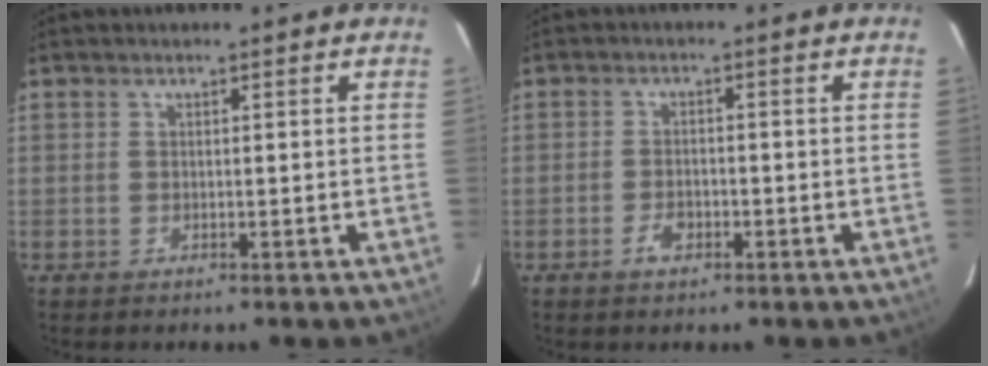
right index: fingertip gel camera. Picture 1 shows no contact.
{"total": 2.9, "force": [-1.6, 1.6, 1.7], "torque": [-0.037, 0.002, -0.030]}